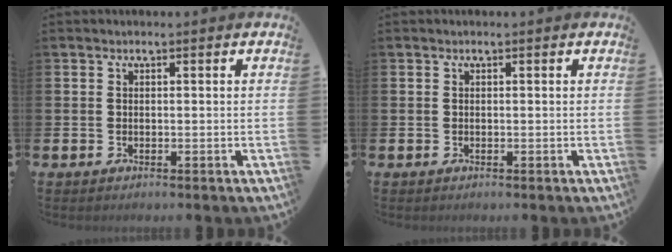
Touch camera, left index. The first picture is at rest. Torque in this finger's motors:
{"motor_torque": [-0.05, 0.05, 0.00, -0.01]}